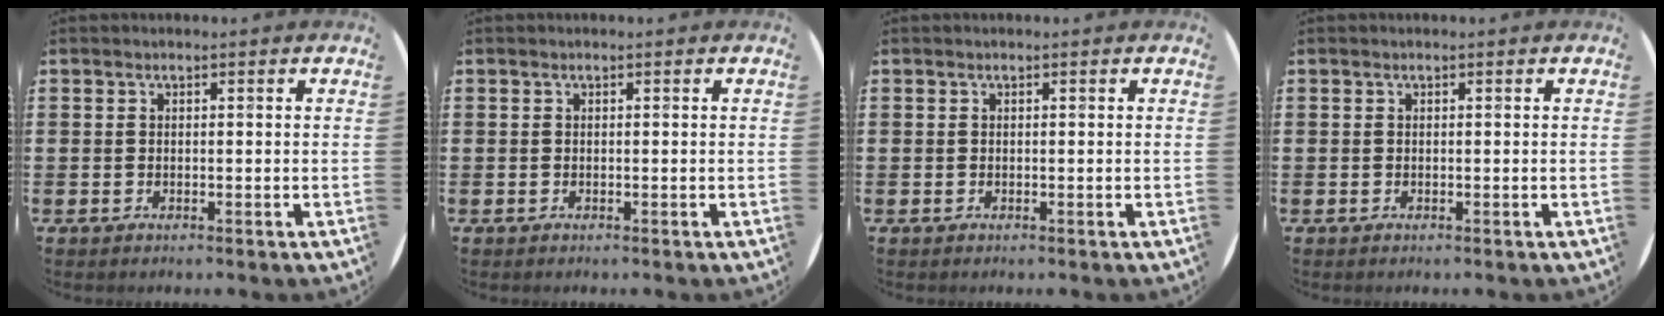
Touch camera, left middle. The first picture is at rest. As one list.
[{"total": 0.0}, {"total": 0.0}, {"total": 0.0}]